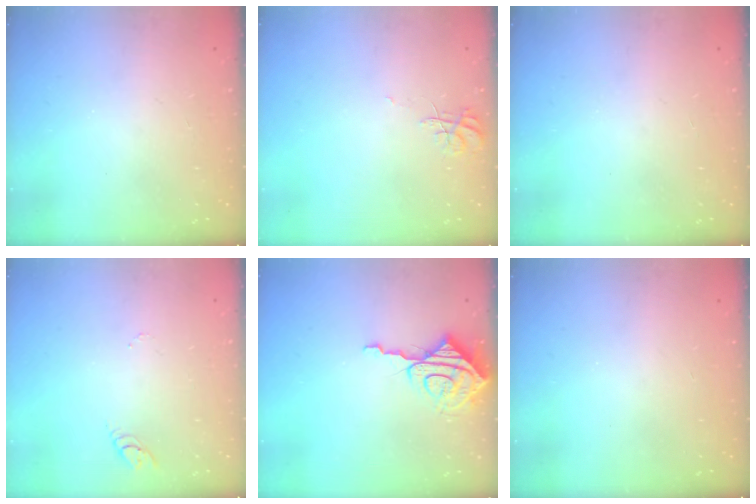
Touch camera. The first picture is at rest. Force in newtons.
{"total": 6.5, "press": 6.5, "slide": 0.4}
{"total": 0.0}
{"total": 2.7, "press": 2.7, "slide": 0.2}
{"total": 9.0, "press": 8.9, "slide": 0.8}
{"total": 0.0}